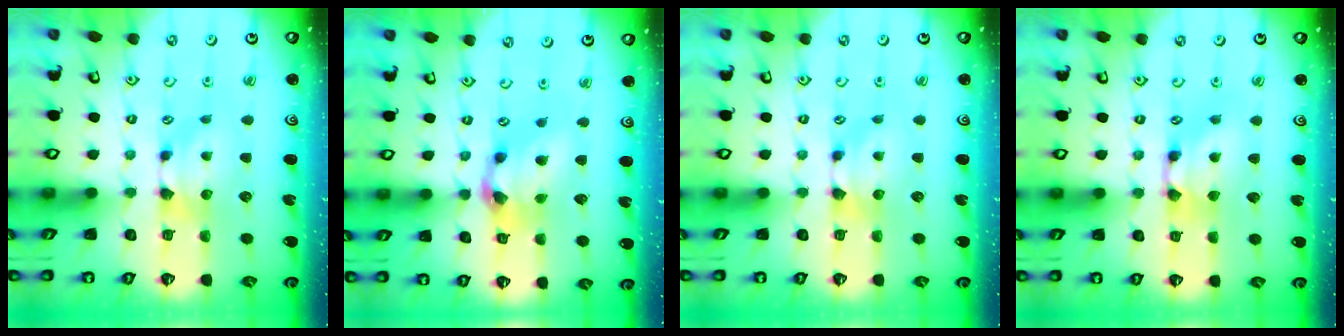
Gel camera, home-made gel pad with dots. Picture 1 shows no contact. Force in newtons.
{"total": 5.8, "press": 5.5, "slide": 1.9}
{"total": 0.0}
{"total": 2.6, "press": 2.6, "slide": 0.2}